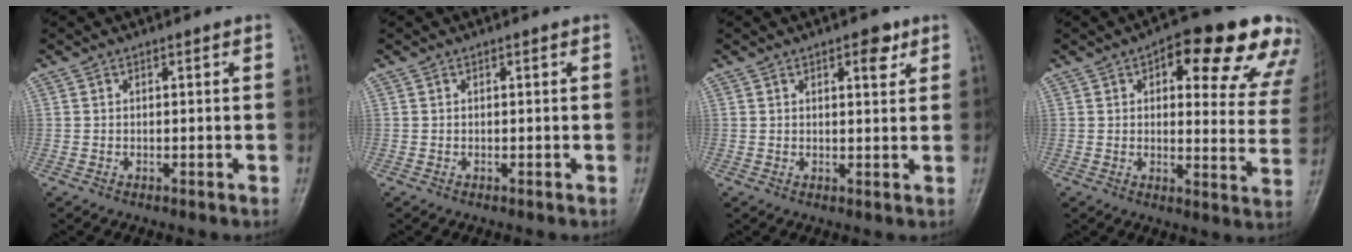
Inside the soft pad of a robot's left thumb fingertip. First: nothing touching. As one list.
[{"total": 0.0}, {"total": 3.7, "force": [2.0, 1.5, 2.7], "torque": [-0.024, -0.008, 0.026]}, {"total": 20.3, "force": [11.5, 7.9, 14.7], "torque": [-0.135, -0.020, 0.130]}]